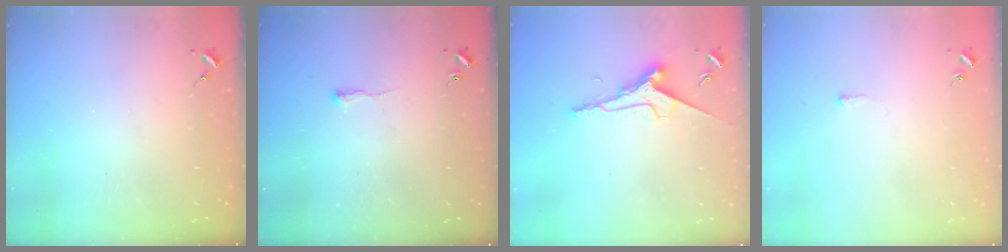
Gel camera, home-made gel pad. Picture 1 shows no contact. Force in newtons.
{"total": 2.8, "press": 2.7, "slide": 0.6}
{"total": 9.0, "press": 9.0, "slide": 0.8}
{"total": 2.7, "press": 2.7, "slide": 0.5}